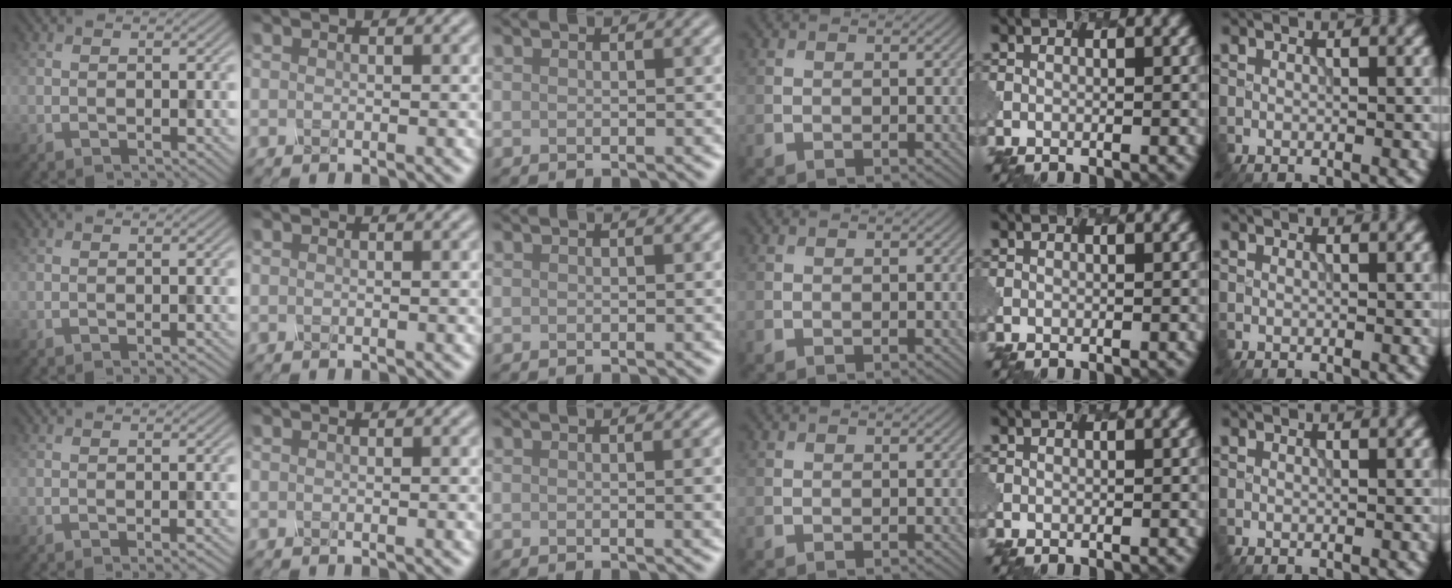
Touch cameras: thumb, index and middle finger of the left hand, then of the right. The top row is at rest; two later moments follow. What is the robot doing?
{"motion": "screw", "object": "spray bottle"}